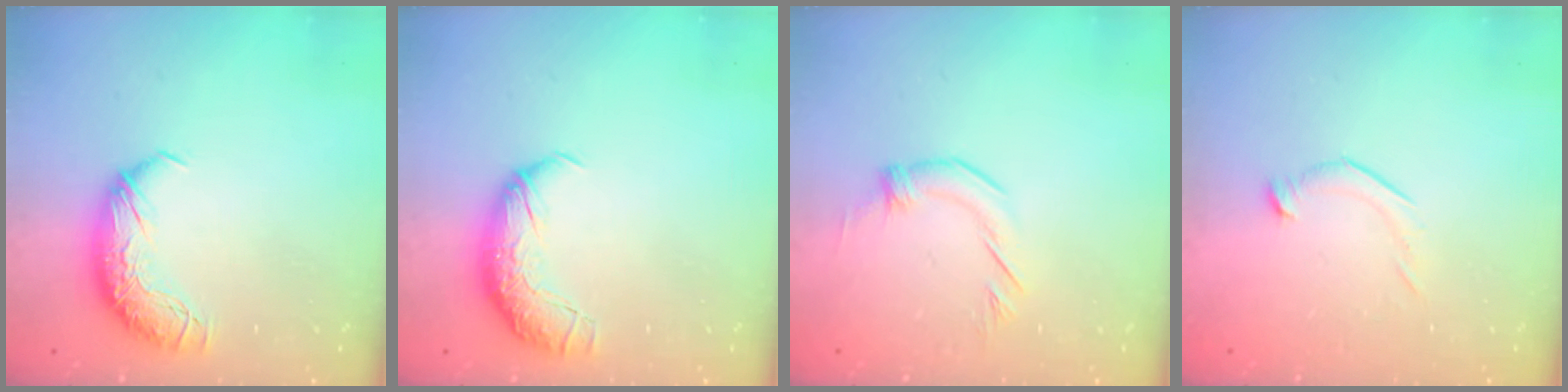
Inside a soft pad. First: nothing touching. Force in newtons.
{"total": 2.3, "press": 1.1, "slide": 2.1}
{"total": 3.3, "press": 3.3, "slide": 0.3}
{"total": 6.1, "press": 6.1, "slide": 1.0}